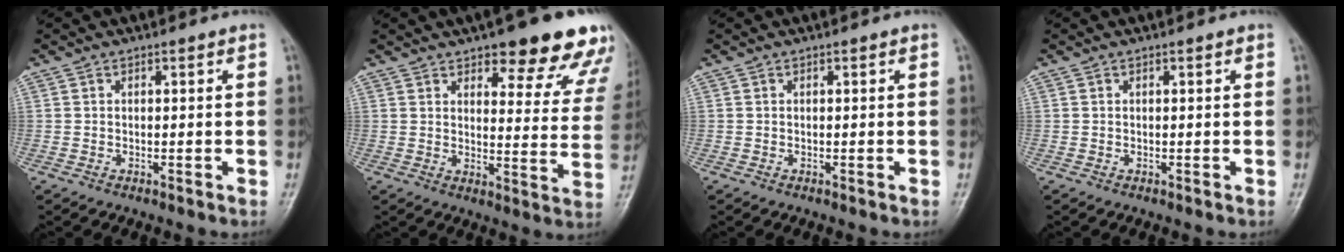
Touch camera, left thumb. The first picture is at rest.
{"total": 18.6, "force": [13.1, 6.2, 11.6], "torque": [-0.090, -0.061, 0.151]}
{"total": 0.0}
{"total": 0.0}